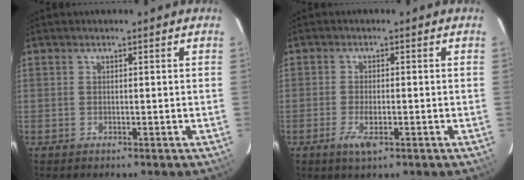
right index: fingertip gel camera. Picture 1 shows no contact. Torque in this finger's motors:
{"motor_torque": [0.06, -0.06, 0.03, 0.03]}